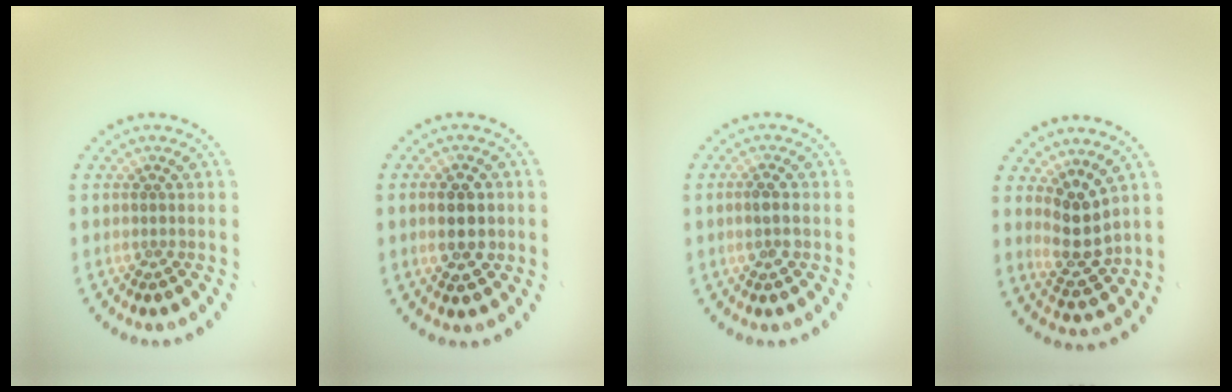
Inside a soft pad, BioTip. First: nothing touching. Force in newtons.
{"total": 3.9, "press": 3.9, "slide": 0.2}
{"total": 1.7, "press": 1.7, "slide": 0.3}
{"total": 3.2, "press": 2.8, "slide": 1.5}